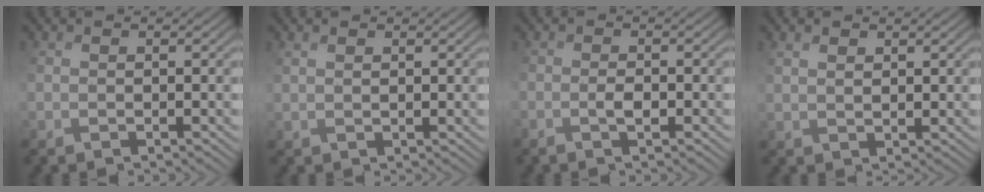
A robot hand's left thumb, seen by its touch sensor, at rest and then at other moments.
{"total": 1.8, "force": [1.8, 0.1, -0.2], "torque": [0.006, 0.007, 0.039]}
{"total": 1.6, "force": [-0.5, 0.3, 1.5], "torque": [-0.026, 0.009, -0.008]}
{"total": 2.5, "force": [2.4, 0.6, 0.3], "torque": [-0.008, 0.007, 0.052]}